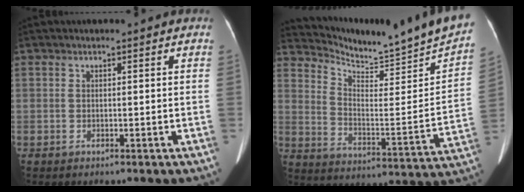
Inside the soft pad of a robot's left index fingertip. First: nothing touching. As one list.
[{"total": 21.5, "force": [20.2, 0.1, 7.5], "torque": [-0.127, -0.101, 0.278]}]